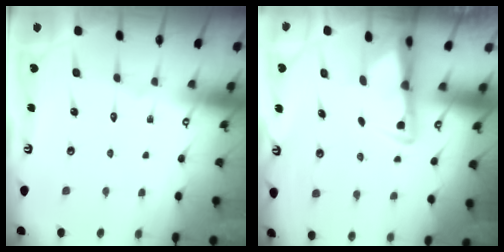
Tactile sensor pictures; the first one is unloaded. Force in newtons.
{"total": 3.0, "press": 3.0, "slide": 0.5}